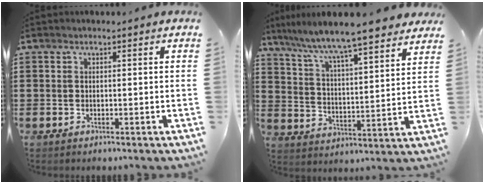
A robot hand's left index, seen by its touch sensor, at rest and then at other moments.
{"total": 7.2, "force": [6.4, -0.1, 3.1], "torque": [-0.090, -0.043, 0.103]}